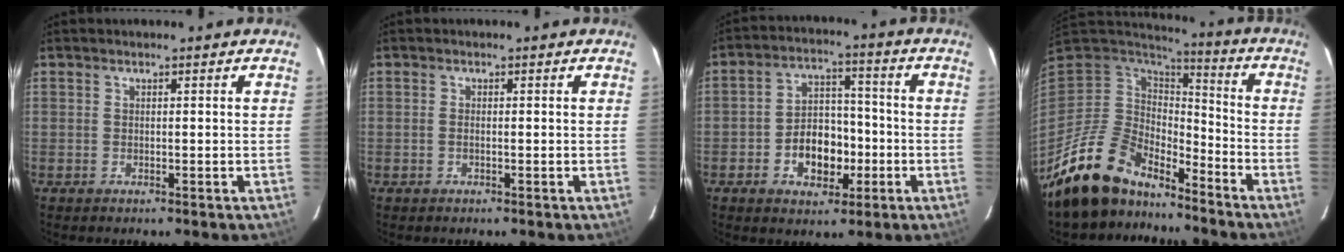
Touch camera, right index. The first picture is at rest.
{"total": 0.6, "force": [-0.2, 0.2, 0.5], "torque": [-0.013, 0.002, -0.006]}
{"total": 9.4, "force": [-3.3, 6.6, 5.8], "torque": [-0.113, 0.021, -0.042]}
{"total": 16.4, "force": [-13.6, 6.7, 6.2], "torque": [-0.148, -0.008, -0.240]}